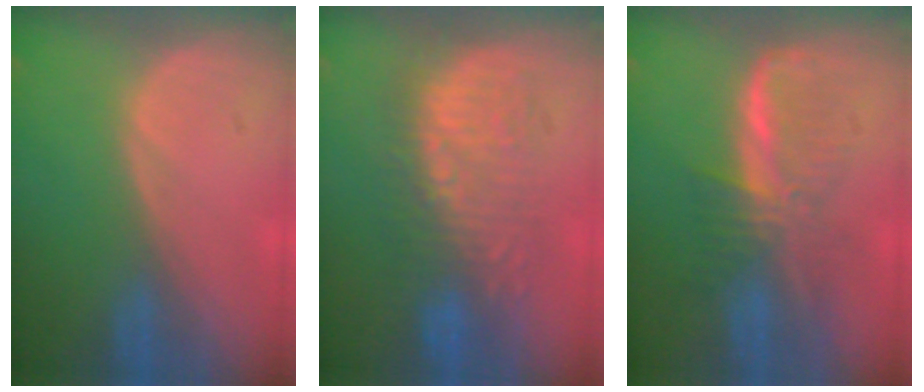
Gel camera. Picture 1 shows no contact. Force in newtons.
{"total": 8.7, "press": 8.6, "slide": 0.9}
{"total": 6.6, "press": 6.3, "slide": 2.1}